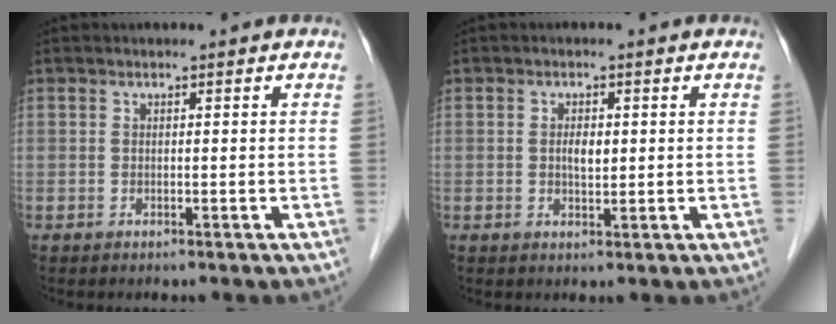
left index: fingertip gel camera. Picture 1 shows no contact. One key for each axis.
{"total": 2.0, "fx": -0.3, "fy": 0.9, "fz": 1.8, "tx": -0.034, "ty": -0.006, "tz": -0.003}